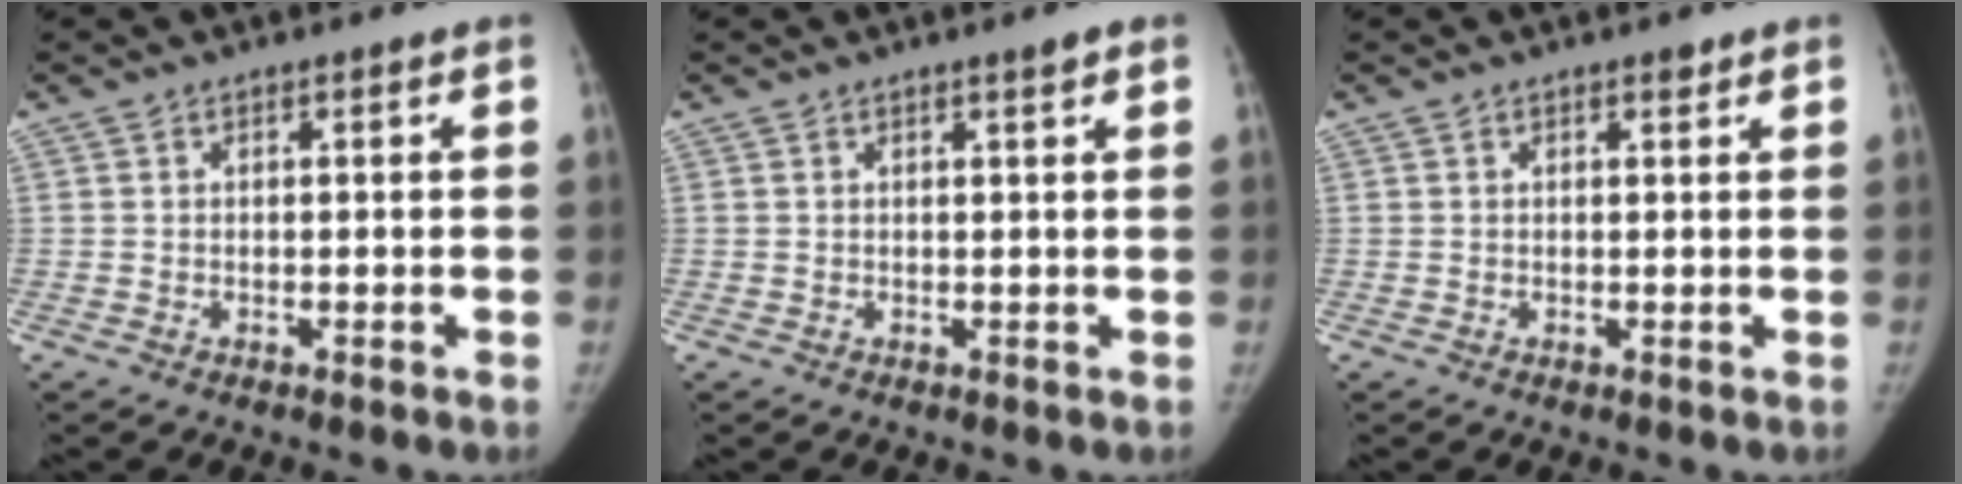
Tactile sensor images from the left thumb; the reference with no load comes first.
{"total": 1.3, "force": [0.9, 0.0, 1.0], "torque": [-0.012, -0.005, 0.014]}
{"total": 0.9, "force": [0.7, 0.4, 0.5], "torque": [-0.004, -0.004, 0.009]}